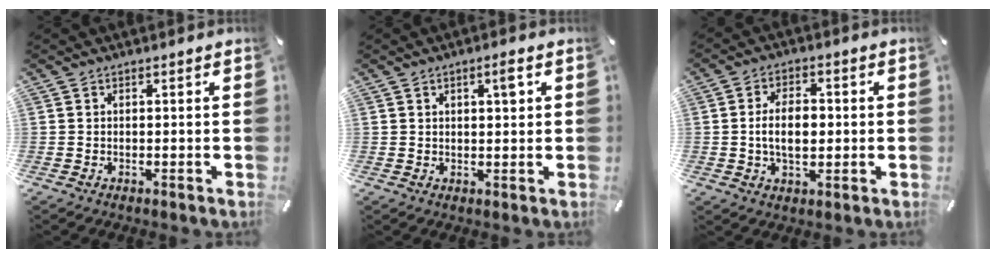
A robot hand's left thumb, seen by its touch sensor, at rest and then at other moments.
{"total": 3.4, "force": [1.2, 1.1, 2.9], "torque": [-0.051, 0.003, 0.017]}
{"total": 7.9, "force": [-0.3, 4.9, 6.3], "torque": [-0.115, 0.003, -0.010]}